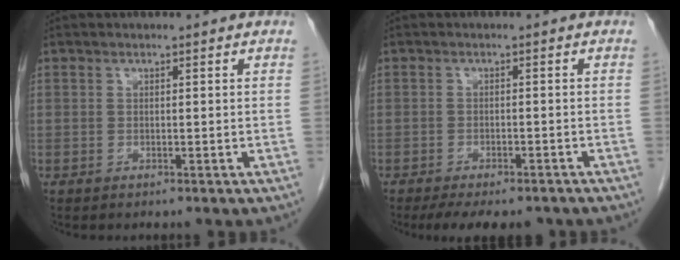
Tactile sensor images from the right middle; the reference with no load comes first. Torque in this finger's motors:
{"motor_torque": [0.66, -0.54, 0.10, 0.05]}